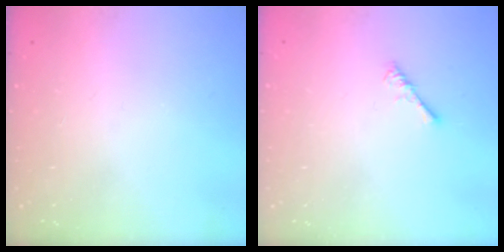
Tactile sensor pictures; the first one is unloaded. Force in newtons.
{"total": 0.8, "press": 0.8, "slide": 0.3}